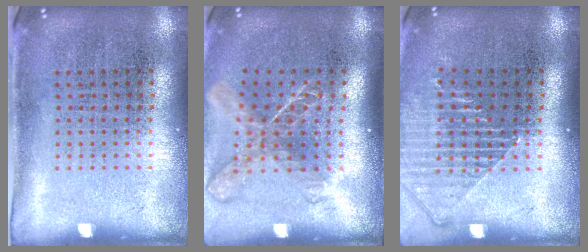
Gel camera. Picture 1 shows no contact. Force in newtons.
{"total": 1.8, "press": 1.4, "slide": 1.2}
{"total": 1.4, "press": 1.3, "slide": 0.5}